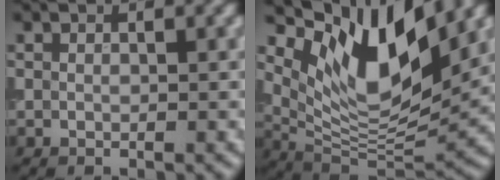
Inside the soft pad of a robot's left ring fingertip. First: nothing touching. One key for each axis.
{"total": 10.0, "fx": 5.5, "fy": 3.7, "fz": 7.5, "tx": -0.133, "ty": -0.007, "tz": 0.109}